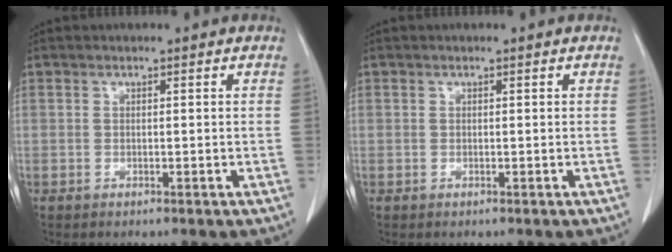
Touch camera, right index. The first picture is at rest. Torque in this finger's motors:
{"motor_torque": [-0.33, -0.25, -0.17, -0.08]}